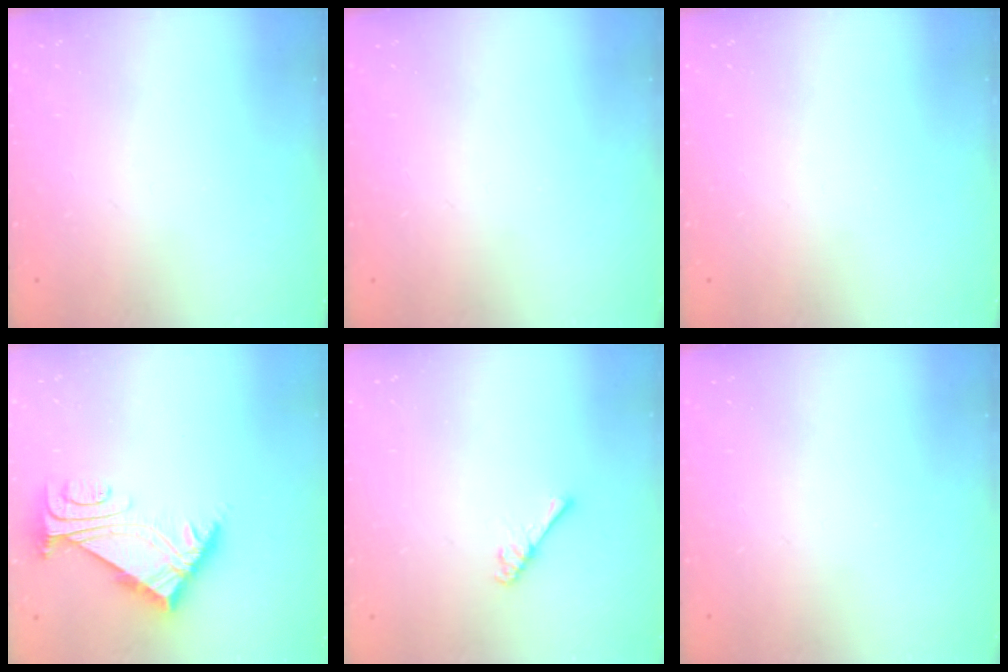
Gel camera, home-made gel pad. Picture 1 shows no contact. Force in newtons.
{"total": 0.0}
{"total": 0.0}
{"total": 5.7, "press": 5.6, "slide": 1.0}
{"total": 3.2, "press": 3.1, "slide": 0.5}
{"total": 0.0}